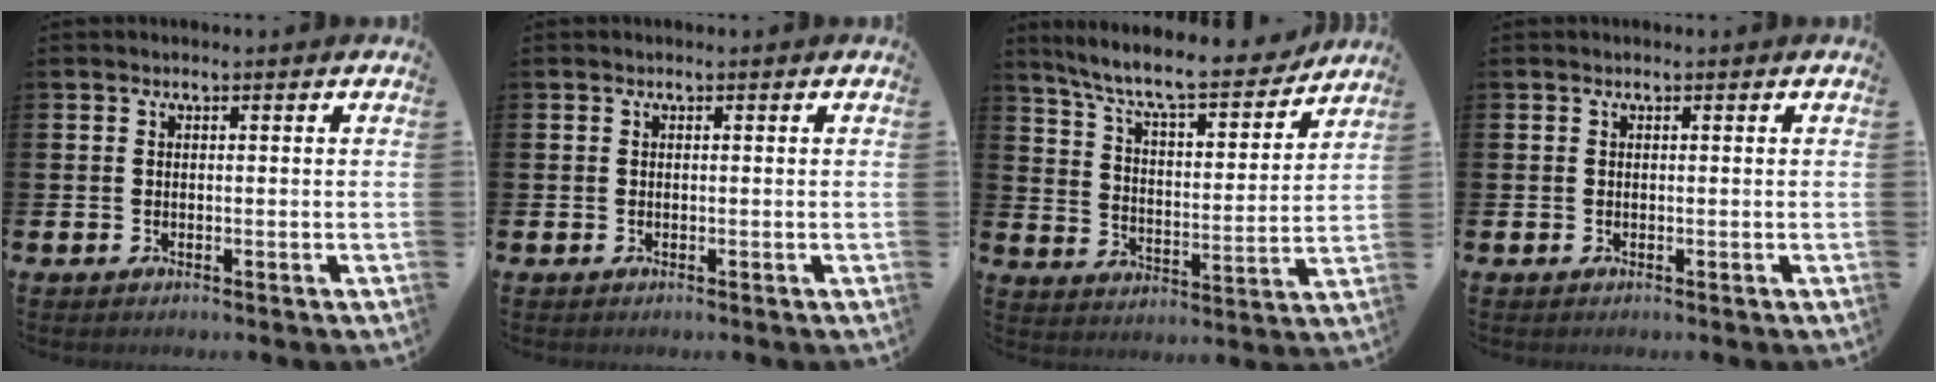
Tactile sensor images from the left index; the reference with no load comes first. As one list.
[{"total": 0.0}, {"total": 9.3, "force": [8.4, 1.4, 3.6], "torque": [-0.097, -0.062, 0.141]}, {"total": 0.0}]